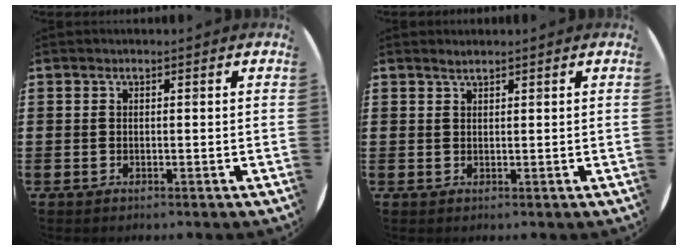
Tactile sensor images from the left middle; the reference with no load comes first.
{"total": 0.9, "force": [0.9, 0.0, 0.2], "torque": [-0.005, 0.000, 0.017]}